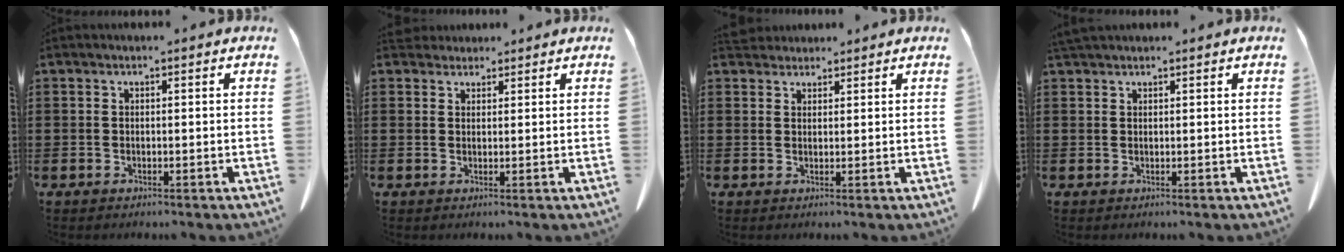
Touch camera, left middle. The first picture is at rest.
{"total": 2.4, "force": [2.2, 1.0, 0.3], "torque": [-0.006, -0.003, 0.042]}
{"total": 2.6, "force": [2.4, 0.8, 0.3], "torque": [-0.015, -0.003, 0.048]}
{"total": 1.5, "force": [1.3, 0.3, 0.5], "torque": [-0.015, -0.001, 0.027]}